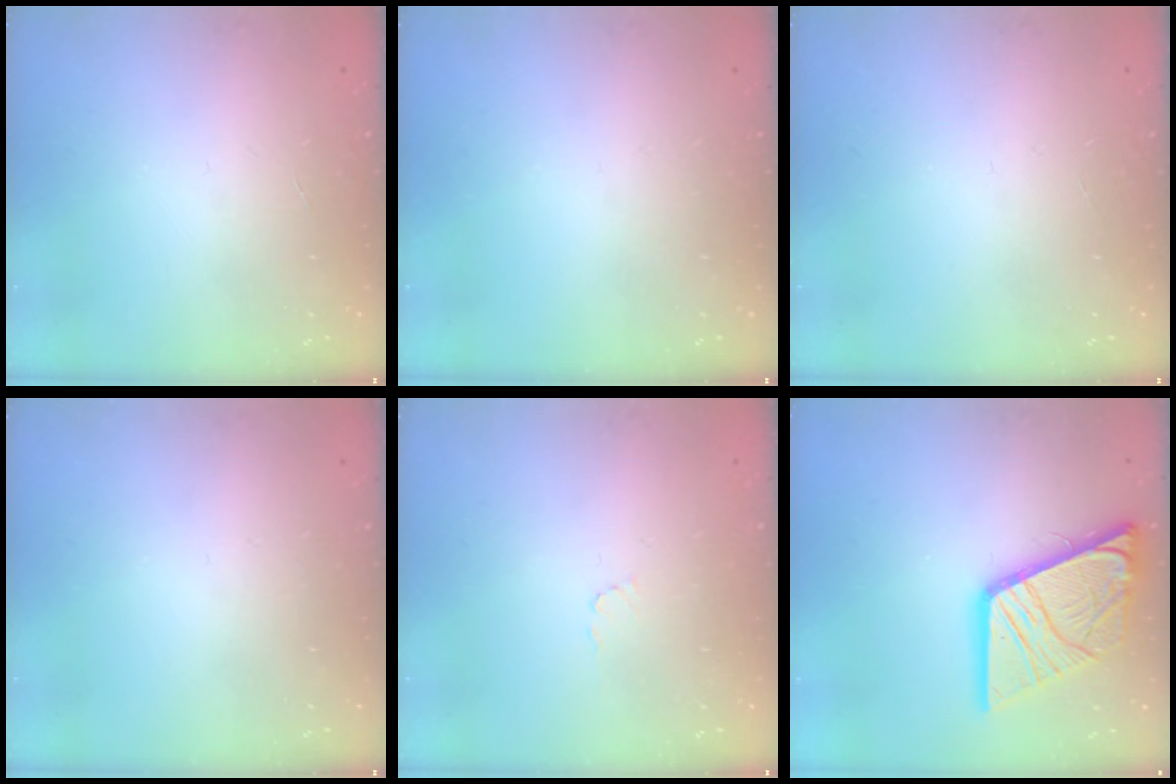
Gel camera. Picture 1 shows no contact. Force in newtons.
{"total": 0.0}
{"total": 0.0}
{"total": 0.0}
{"total": 3.3, "press": 3.3, "slide": 0.2}
{"total": 18.0, "press": 17.9, "slide": 2.1}